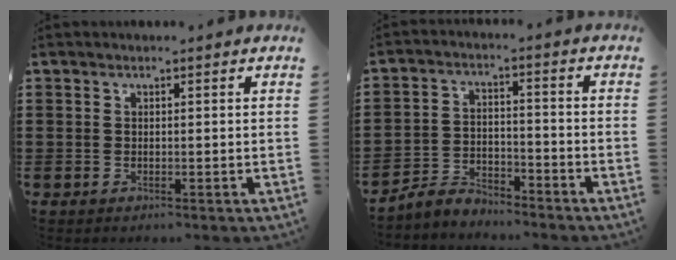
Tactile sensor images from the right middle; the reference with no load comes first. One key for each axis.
{"total": 4.2, "fx": -4.1, "fy": 0.8, "fz": 0.2, "tx": -0.018, "ty": 0.003, "tz": -0.091}